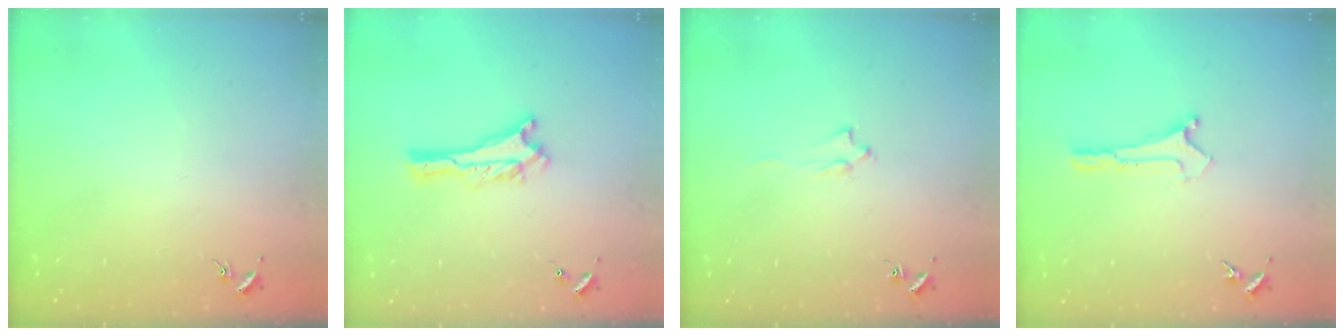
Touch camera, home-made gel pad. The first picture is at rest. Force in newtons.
{"total": 0.0}
{"total": 1.6, "press": 1.5, "slide": 0.2}
{"total": 0.0}